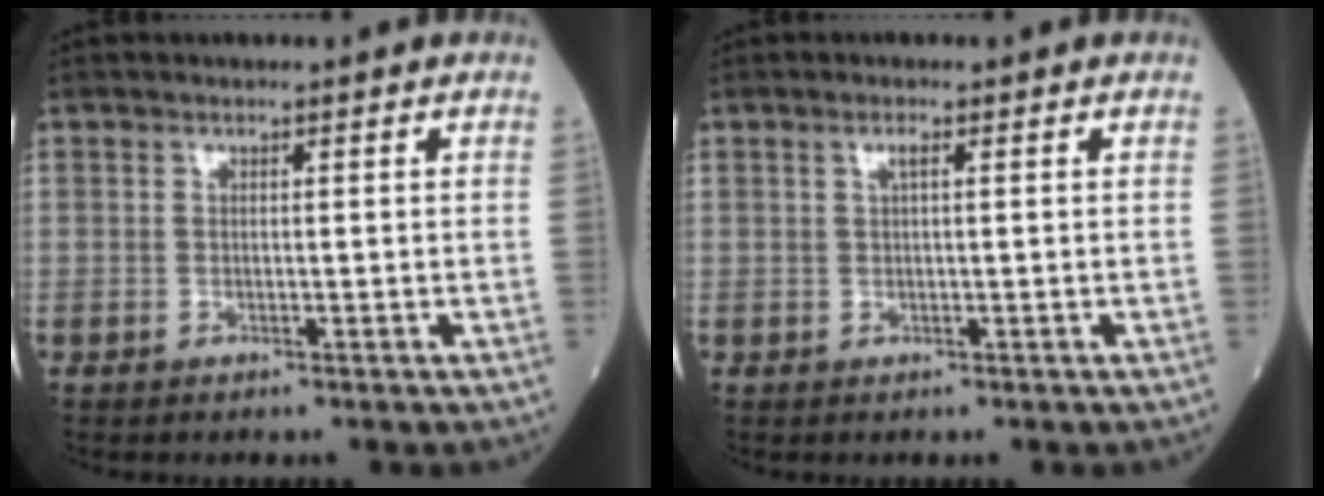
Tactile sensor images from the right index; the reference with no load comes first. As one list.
[{"total": 1.1, "force": [0.4, 0.1, 1.1], "torque": [-0.022, 0.004, 0.007]}]